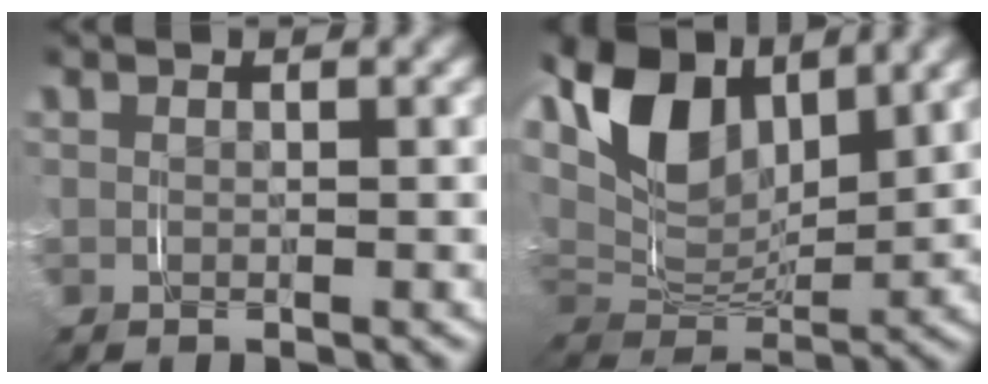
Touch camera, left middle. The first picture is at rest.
{"total": 10.5, "force": [3.4, 6.9, 7.2], "torque": [-0.159, -0.001, 0.049]}